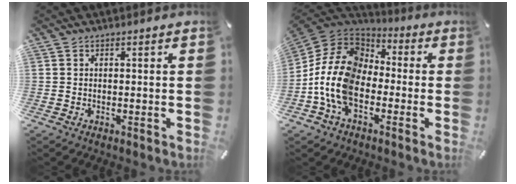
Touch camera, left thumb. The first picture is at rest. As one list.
[{"total": 14.7, "force": [-4.8, 10.5, 9.1], "torque": [-0.217, 0.023, -0.098]}]